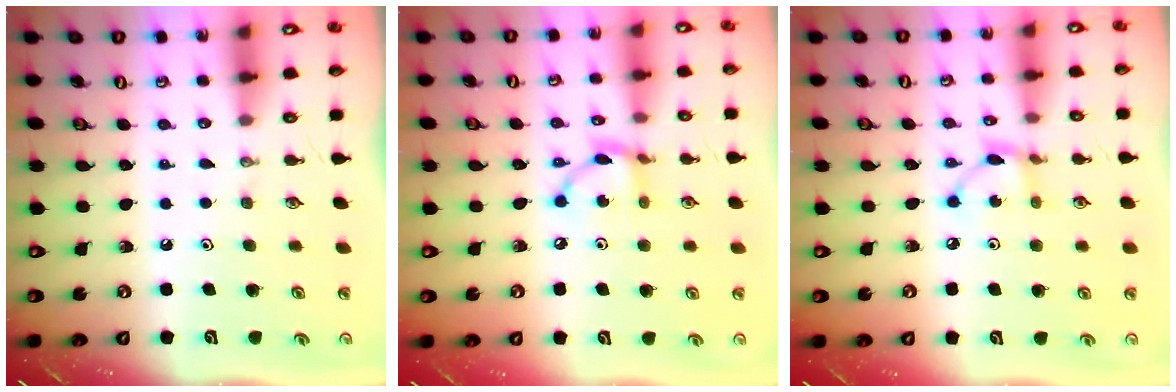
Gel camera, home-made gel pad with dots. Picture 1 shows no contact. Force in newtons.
{"total": 8.5, "press": 8.4, "slide": 0.4}
{"total": 3.9, "press": 3.9, "slide": 0.2}